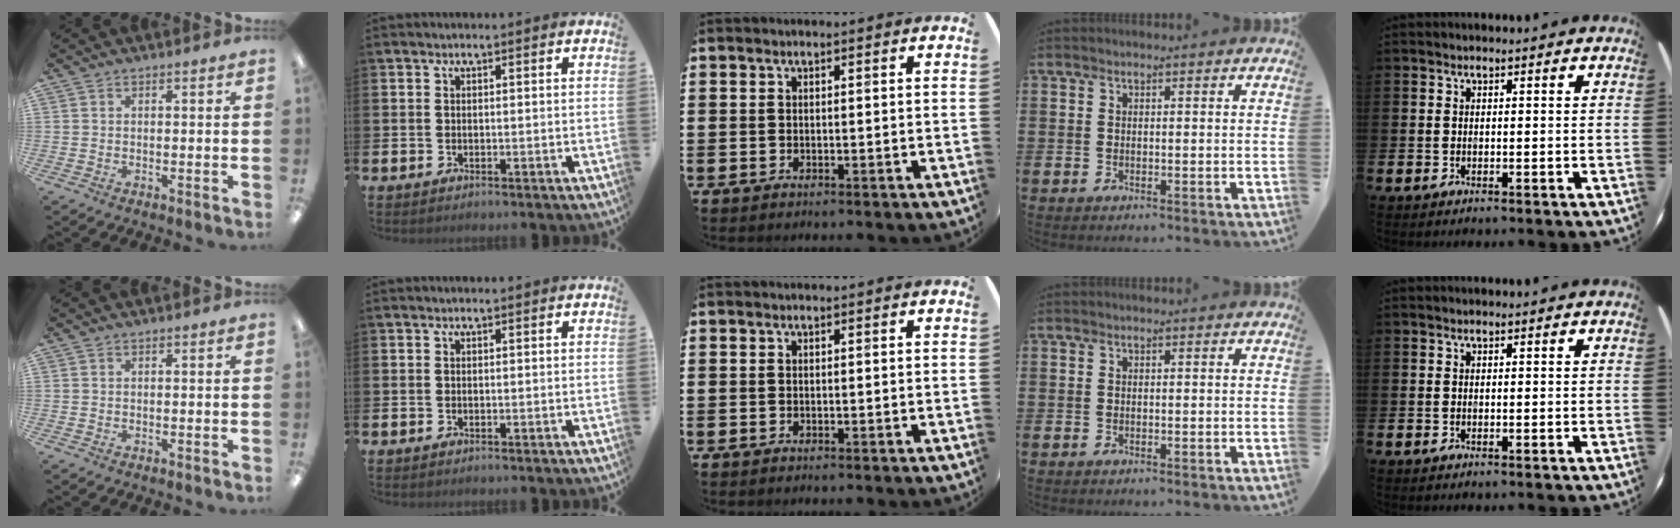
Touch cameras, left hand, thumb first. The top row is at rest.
{}